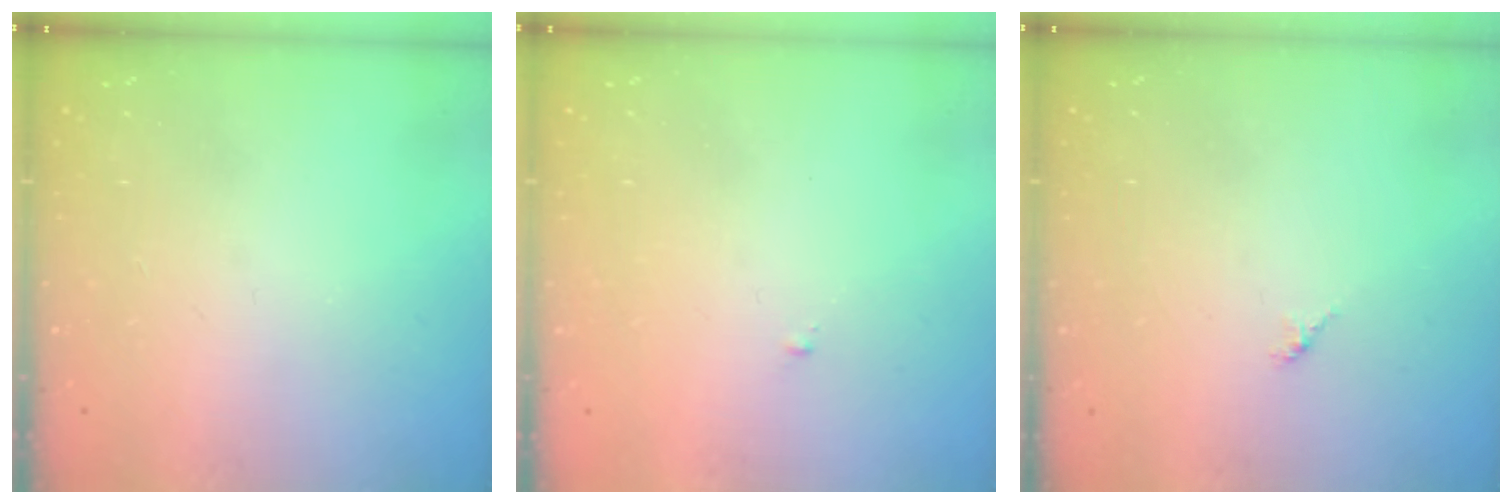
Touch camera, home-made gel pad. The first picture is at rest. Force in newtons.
{"total": 0.6, "press": 0.6, "slide": 0.2}
{"total": 1.5, "press": 1.4, "slide": 0.4}